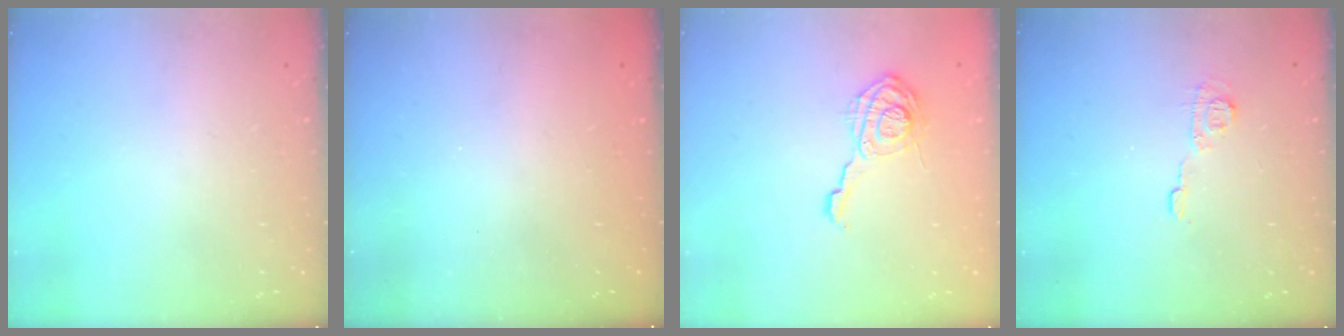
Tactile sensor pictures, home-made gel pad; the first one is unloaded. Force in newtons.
{"total": 2.5, "press": 2.4, "slide": 0.8}
{"total": 11.7, "press": 11.7, "slide": 0.5}
{"total": 5.9, "press": 5.9, "slide": 0.1}